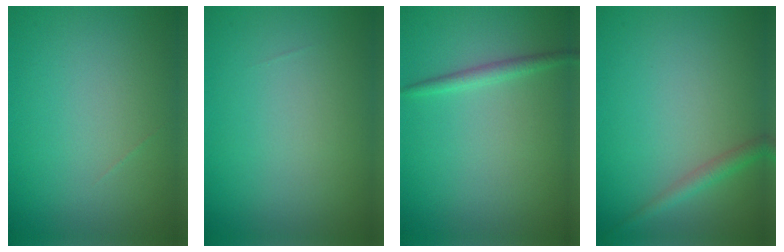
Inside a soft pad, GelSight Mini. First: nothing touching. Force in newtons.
{"total": 0.0}
{"total": 1.3, "press": 1.3, "slide": 0.1}
{"total": 1.7, "press": 1.7, "slide": 0.1}